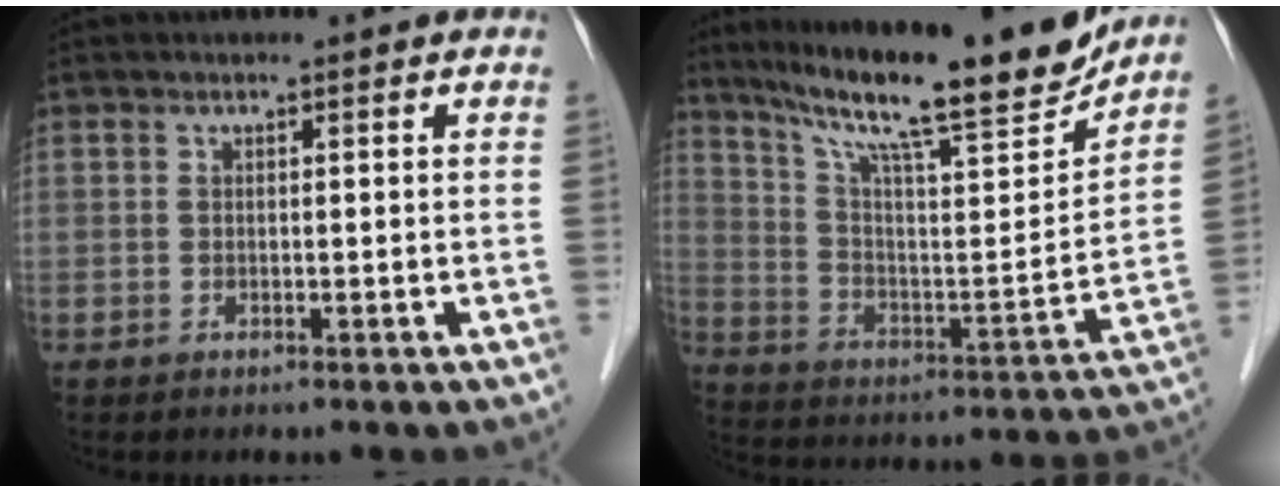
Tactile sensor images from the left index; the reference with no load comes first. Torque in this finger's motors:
{"motor_torque": [0.31, -0.41, 0.50, 0.15]}